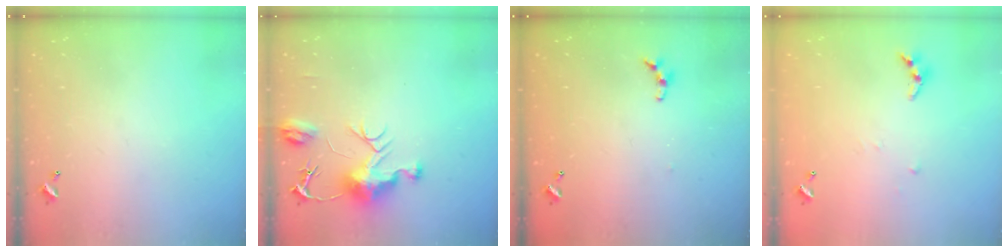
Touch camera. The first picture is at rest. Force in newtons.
{"total": 9.2, "press": 9.2, "slide": 1.0}
{"total": 4.9, "press": 4.8, "slide": 0.2}
{"total": 4.6, "press": 4.5, "slide": 0.5}